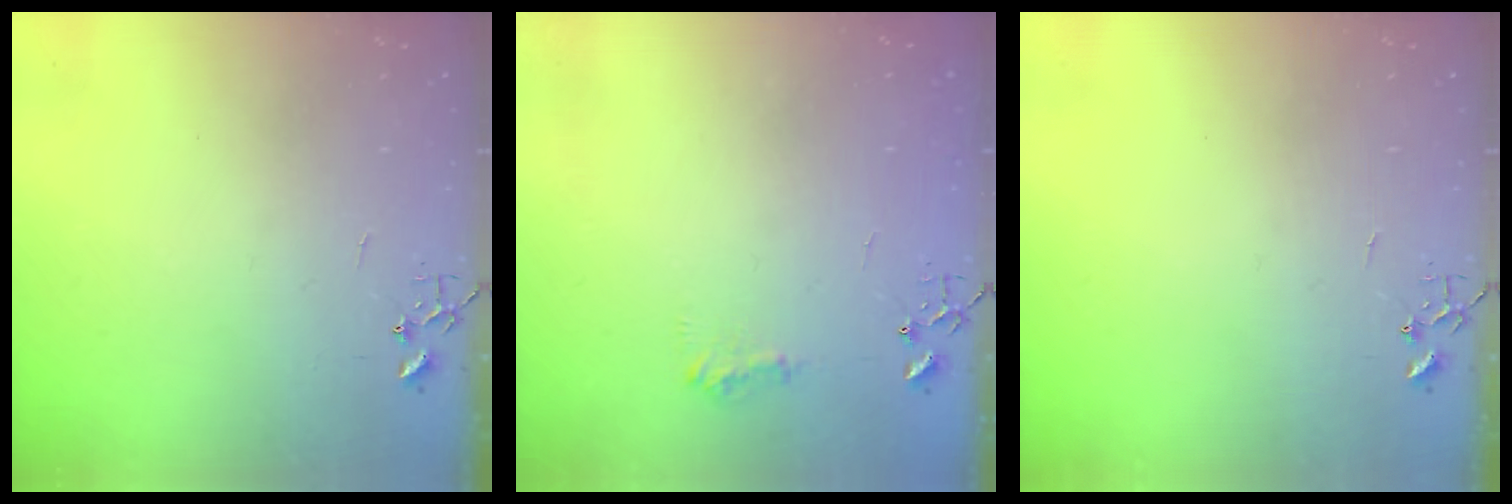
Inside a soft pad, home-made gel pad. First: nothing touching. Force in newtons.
{"total": 7.9, "press": 7.9, "slide": 0.6}
{"total": 0.0}